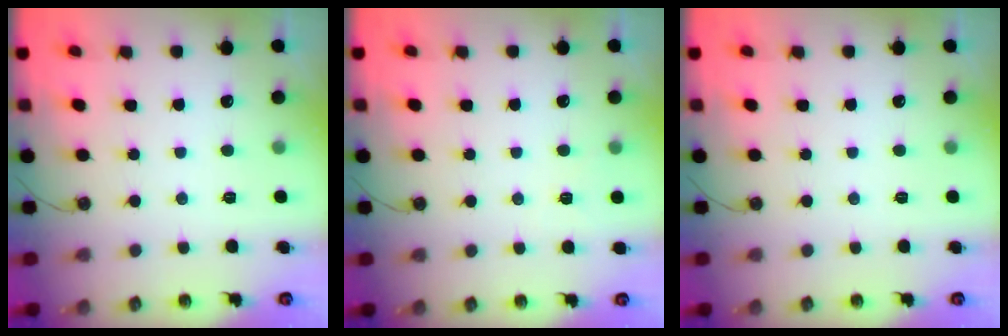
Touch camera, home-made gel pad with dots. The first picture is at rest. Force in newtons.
{"total": 3.5, "press": 2.4, "slide": 2.5}
{"total": 0.0}